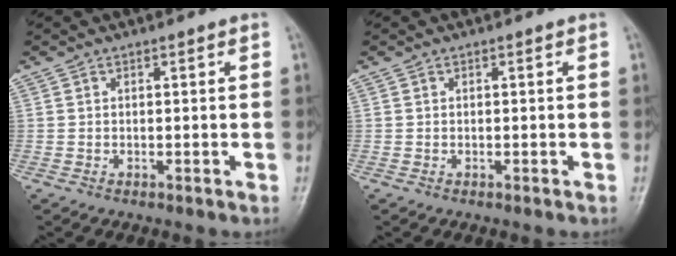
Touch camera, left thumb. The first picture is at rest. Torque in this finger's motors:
{"motor_torque": [0.02, 0.01, 0.02, -0.03, 0.00]}